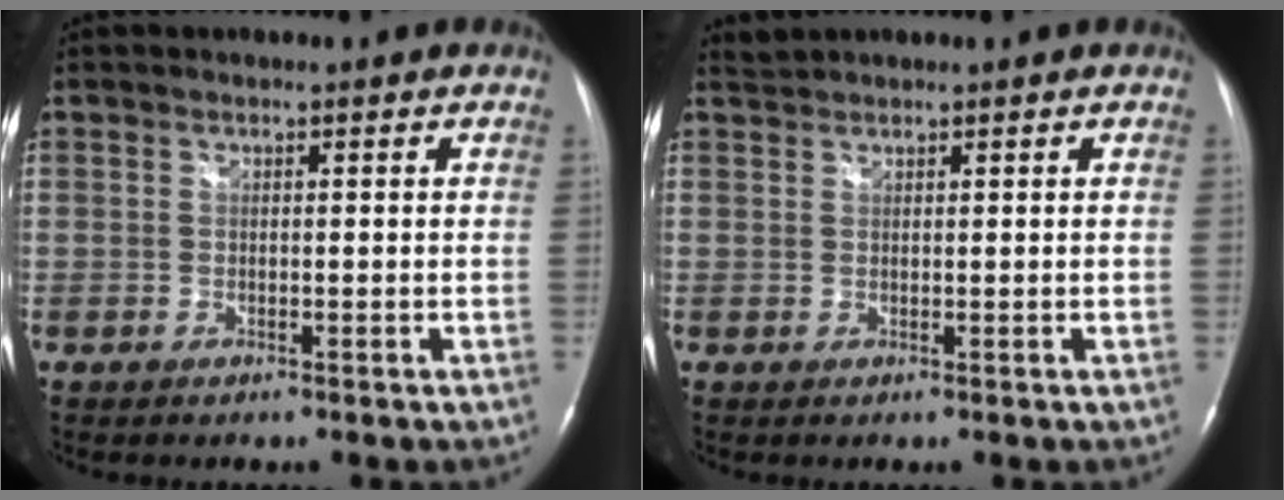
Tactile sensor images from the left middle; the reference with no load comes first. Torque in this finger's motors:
{"motor_torque": [0.04, 0.07, -0.12, -0.01]}